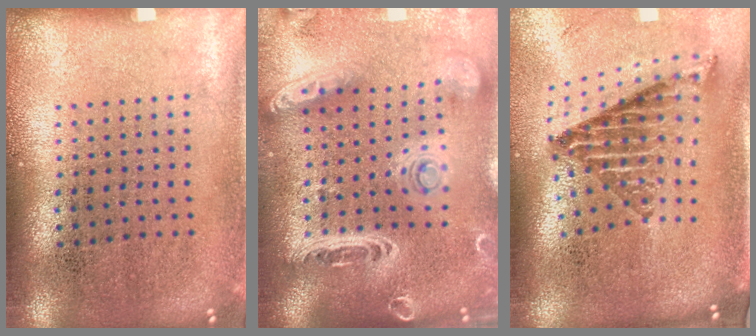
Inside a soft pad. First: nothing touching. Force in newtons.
{"total": 3.3, "press": 2.7, "slide": 1.9}
{"total": 1.9, "press": 1.4, "slide": 1.2}